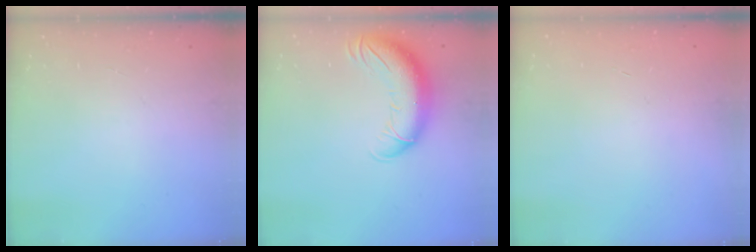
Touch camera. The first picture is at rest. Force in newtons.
{"total": 13.4, "press": 13.0, "slide": 3.1}
{"total": 0.6, "press": 0.5, "slide": 0.2}